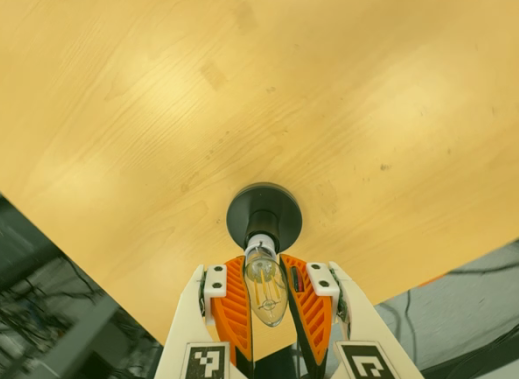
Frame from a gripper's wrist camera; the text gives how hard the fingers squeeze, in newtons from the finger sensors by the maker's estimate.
{"total": 20.7, "left": 19.5, "right": 21.8}